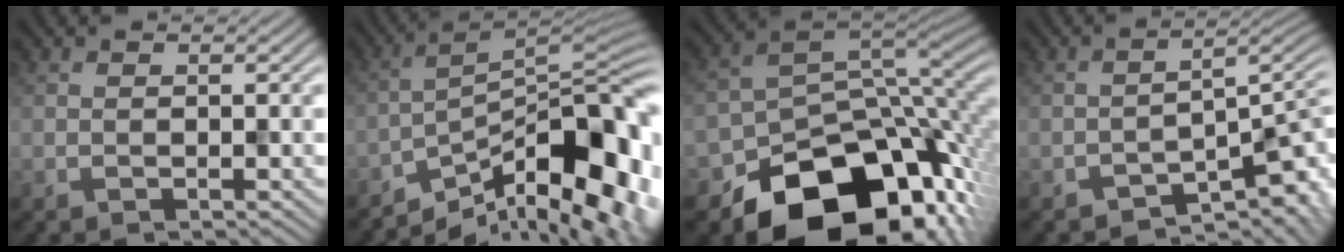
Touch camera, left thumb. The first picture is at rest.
{"total": 15.1, "force": [-9.3, 5.0, 10.8], "torque": [-0.179, -0.007, -0.156]}
{"total": 16.1, "force": [-8.2, 10.3, 9.2], "torque": [-0.132, -0.045, -0.123]}
{"total": 6.8, "force": [-4.2, 2.1, 4.9], "torque": [-0.062, -0.001, -0.068]}